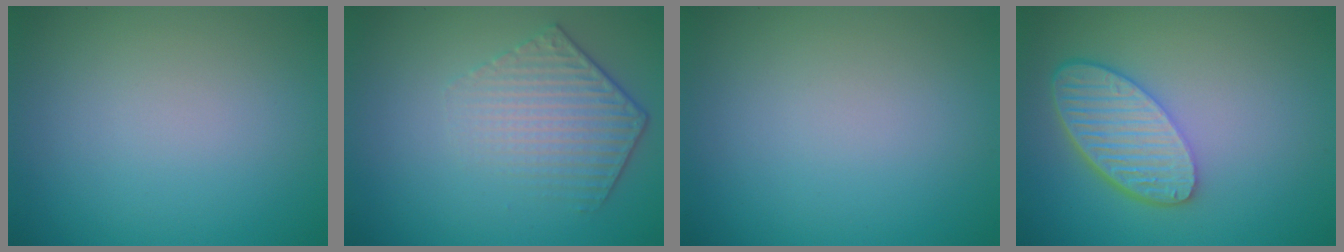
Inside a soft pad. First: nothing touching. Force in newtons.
{"total": 4.3, "press": 3.1, "slide": 3.1}
{"total": 0.0}
{"total": 5.8, "press": 4.5, "slide": 3.6}